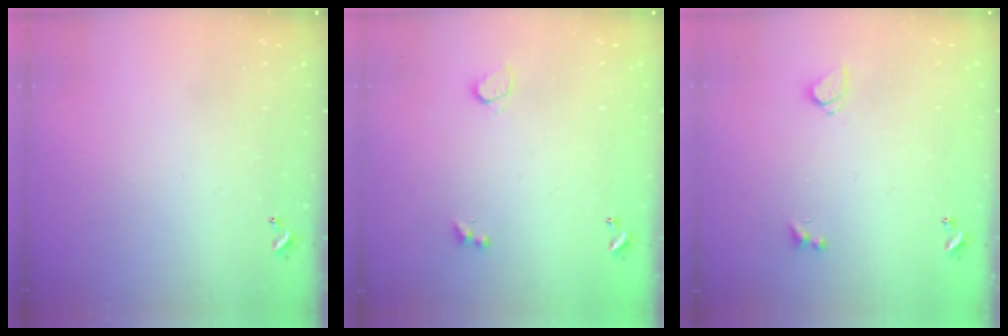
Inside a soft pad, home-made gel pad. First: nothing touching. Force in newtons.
{"total": 2.2, "press": 1.9, "slide": 1.1}
{"total": 1.9, "press": 1.8, "slide": 0.5}